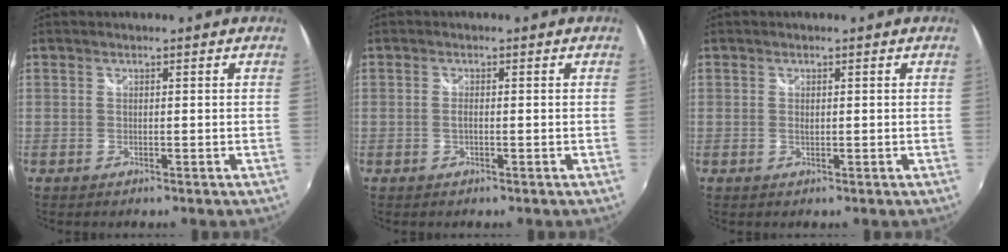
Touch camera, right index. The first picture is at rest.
{"total": 0.9, "force": [-0.2, 0.3, 0.8], "torque": [-0.019, 0.001, -0.006]}
{"total": 0.6, "force": [0.1, 0.4, 0.4], "torque": [-0.008, -0.001, 0.000]}